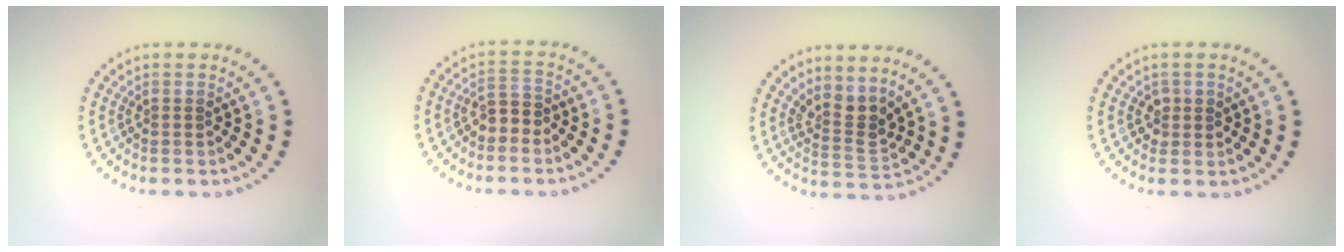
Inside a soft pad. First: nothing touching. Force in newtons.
{"total": 2.0, "press": 1.8, "slide": 0.8}
{"total": 2.8, "press": 2.1, "slide": 1.9}
{"total": 1.1, "press": 1.1, "slide": 0.4}